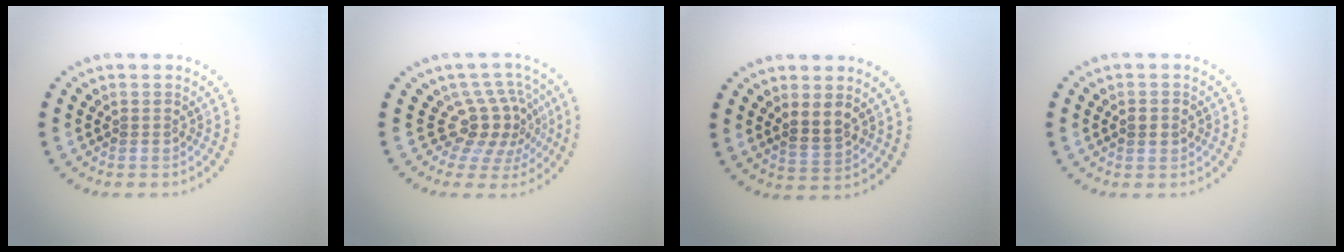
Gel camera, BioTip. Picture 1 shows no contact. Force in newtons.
{"total": 4.1, "press": 2.9, "slide": 2.9}
{"total": 2.4, "press": 2.4, "slide": 0.7}
{"total": 1.8, "press": 1.8, "slide": 0.3}